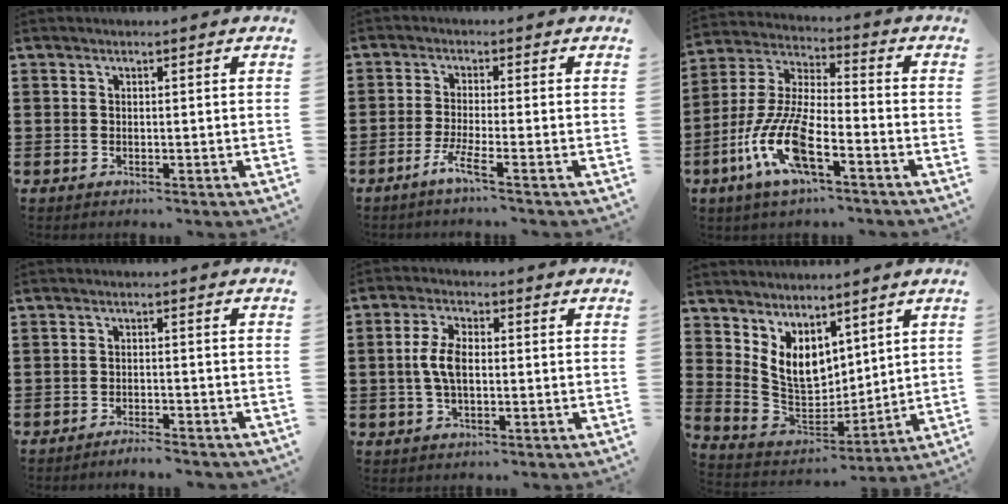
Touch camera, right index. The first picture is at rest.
{"total": 3.9, "force": [-2.6, -0.4, 2.9], "torque": [-0.071, -0.015, -0.053]}
{"total": 11.5, "force": [-5.7, 3.5, 9.4], "torque": [-0.238, -0.017, -0.115]}
{"total": 2.1, "force": [-2.1, 0.0, 0.3], "torque": [-0.010, 0.002, -0.043]}
{"total": 5.4, "force": [-0.2, 2.5, 4.7], "torque": [-0.111, 0.000, -0.011]}
{"total": 7.7, "force": [4.0, 5.6, 3.6], "torque": [-0.109, -0.018, 0.080]}